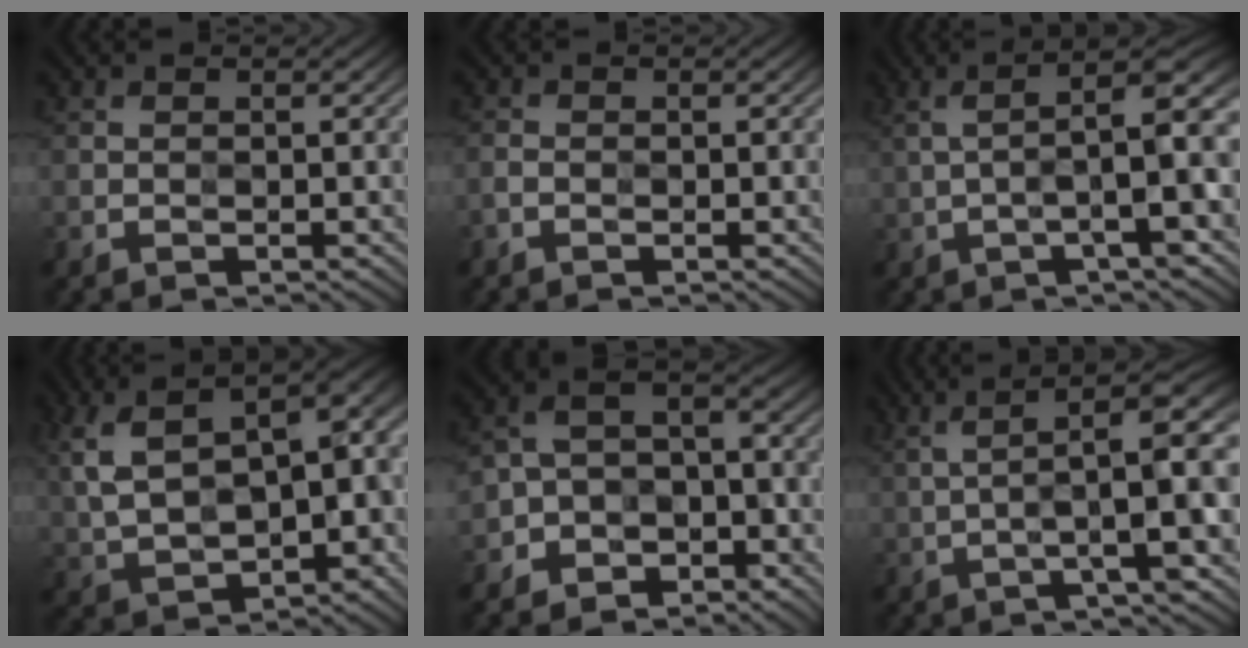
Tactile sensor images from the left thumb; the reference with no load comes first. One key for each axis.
{"total": 1.1, "fx": -0.7, "fy": 0.6, "fz": 0.6, "tx": -0.015, "ty": 0.000, "tz": -0.018}
{"total": 9.0, "fx": 0.7, "fy": 1.6, "fz": 8.8, "tx": -0.143, "ty": 0.029, "tz": 0.006}
{"total": 16.3, "fx": 2.2, "fy": 9.7, "fz": 13.0, "tx": -0.246, "ty": -0.009, "tz": 0.071}
{"total": 9.1, "fx": -4.9, "fy": 6.6, "fz": 3.9, "tx": -0.074, "ty": -0.018, "tz": -0.101}
{"total": 11.1, "fx": 1.8, "fy": 2.0, "fz": 10.7, "tx": -0.164, "ty": 0.018, "tz": 0.040}